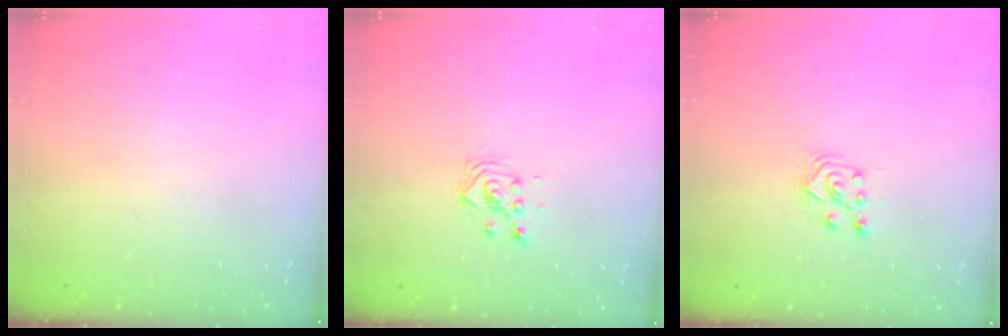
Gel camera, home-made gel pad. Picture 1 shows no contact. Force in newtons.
{"total": 3.5, "press": 3.5, "slide": 0.2}
{"total": 3.8, "press": 3.7, "slide": 0.9}